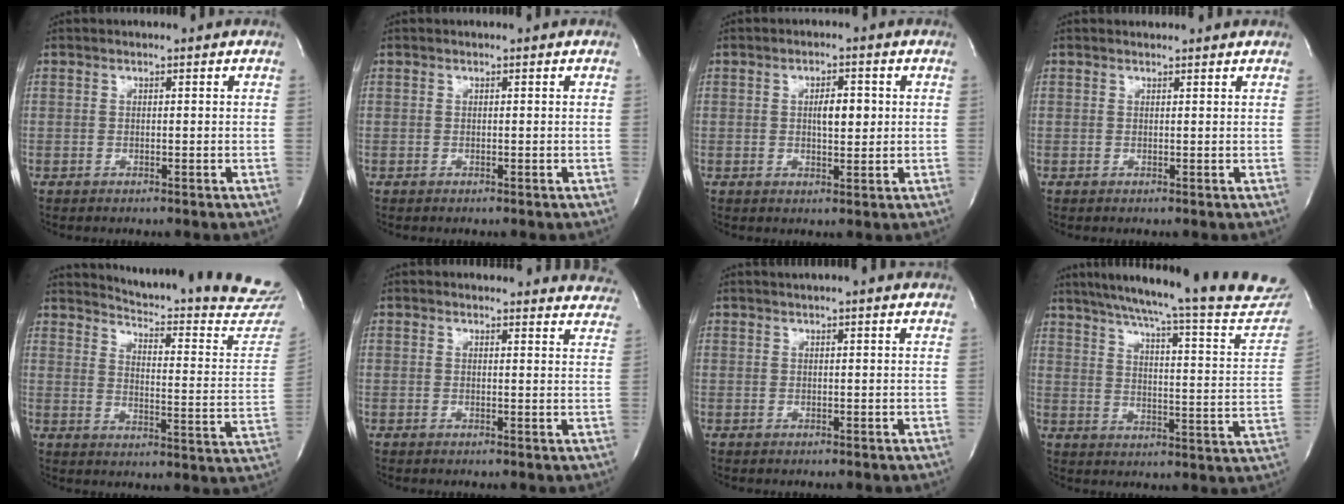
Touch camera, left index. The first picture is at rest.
{"total": 0.0}
{"total": 3.9, "force": [0.4, 1.5, 3.6], "torque": [-0.058, 0.000, 0.007]}
{"total": 2.1, "force": [2.0, 0.3, 0.1], "torque": [-0.013, 0.013, 0.022]}
{"total": 24.8, "force": [23.8, 1.1, 7.0], "torque": [-0.101, -0.138, 0.275]}
{"total": 13.9, "force": [13.5, 3.0, 1.5], "torque": [0.013, -0.045, 0.120]}
{"total": 5.6, "force": [5.0, -0.1, 2.3], "torque": [-0.035, 0.024, 0.055]}
{"total": 29.8, "force": [26.9, 1.9, 12.8], "torque": [-0.195, -0.084, 0.325]}